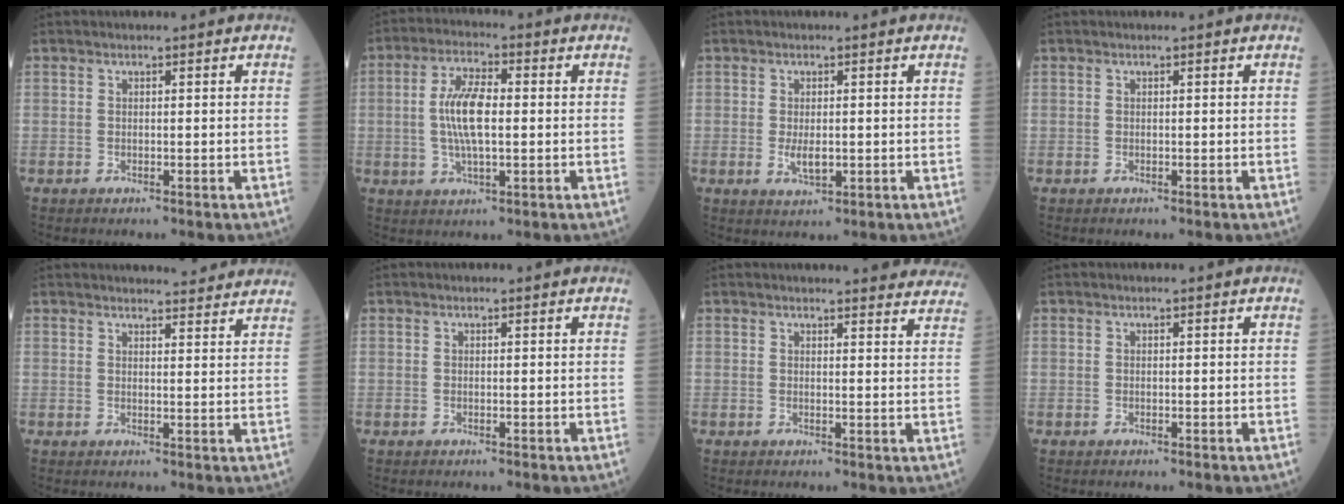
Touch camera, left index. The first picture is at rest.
{"total": 8.2, "force": [0.1, 2.4, 7.8], "torque": [-0.164, 0.005, 0.000]}
{"total": 2.8, "force": [-0.3, 1.2, 2.5], "torque": [-0.045, -0.004, 0.000]}
{"total": 0.0}
{"total": 7.7, "force": [7.5, 0.8, 1.7], "torque": [-0.012, 0.004, 0.074]}
{"total": 0.0}
{"total": 14.6, "force": [14.2, 1.8, 2.8], "torque": [0.001, -0.046, 0.131]}
{"total": 0.0}